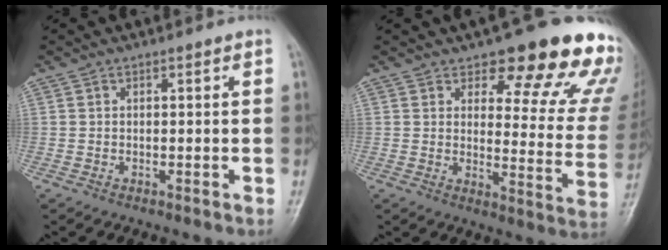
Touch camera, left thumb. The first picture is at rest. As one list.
[{"total": 19.1, "force": [14.8, 6.6, 10.2], "torque": [-0.065, -0.088, 0.165]}]